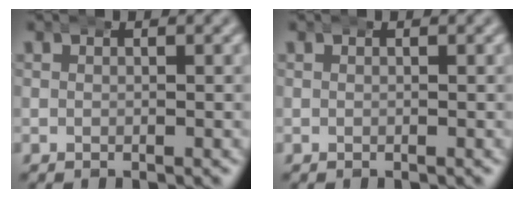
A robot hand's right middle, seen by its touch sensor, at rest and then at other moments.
{"total": 0.0}